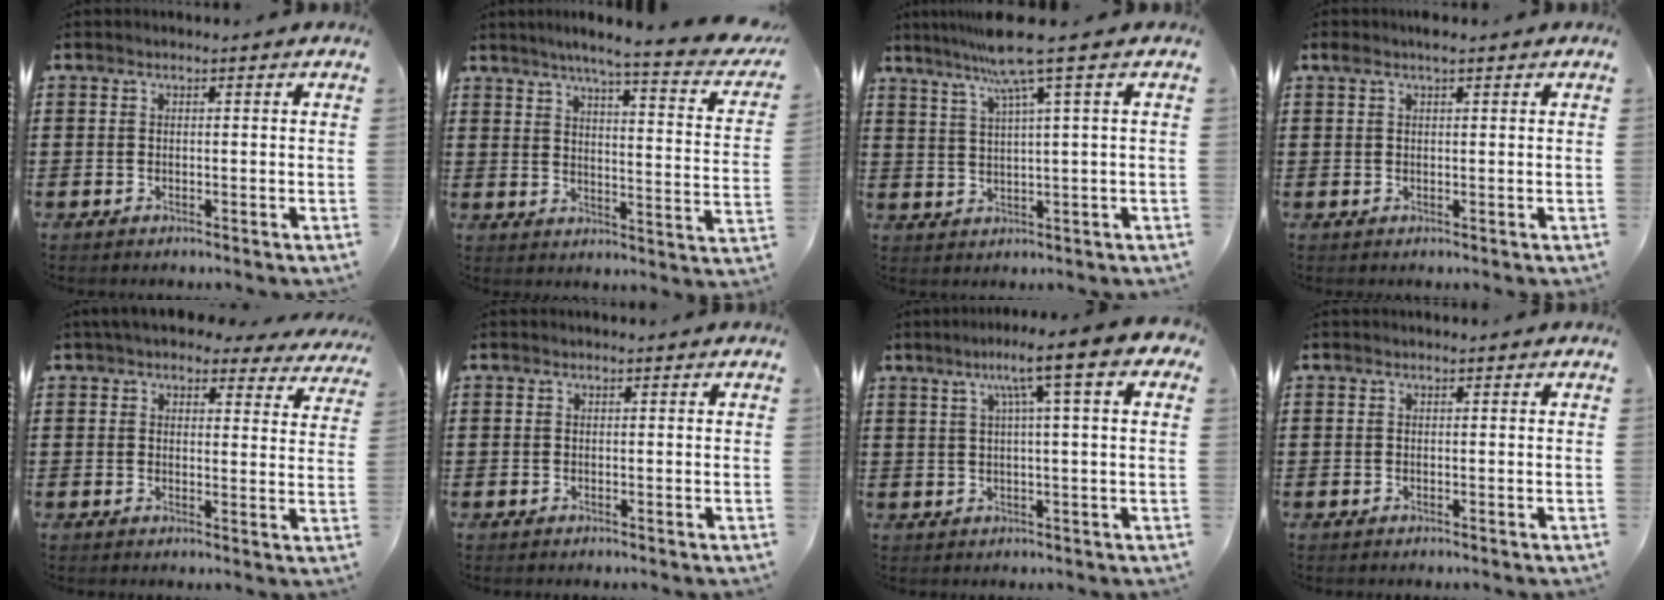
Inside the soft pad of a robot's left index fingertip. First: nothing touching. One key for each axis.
{"total": 5.8, "fx": 4.5, "fy": -0.7, "fz": 3.5, "tx": -0.073, "ty": -0.043, "tz": 0.065}
{"total": 7.7, "fx": 4.3, "fy": -0.7, "fz": 6.4, "tx": -0.133, "ty": -0.005, "tz": 0.072}
{"total": 1.6, "fx": 1.0, "fy": 0.4, "fz": 1.2, "tx": -0.026, "ty": 0.003, "tz": 0.017}
{"total": 4.9, "fx": 4.1, "fy": 1.4, "fz": 2.2, "tx": -0.048, "ty": -0.011, "tz": 0.073}
{"total": 0.0}
{"total": 7.4, "fx": 2.6, "fy": -0.3, "fz": 6.9, "tx": -0.140, "ty": 0.002, "tz": 0.034}
{"total": 0.0}